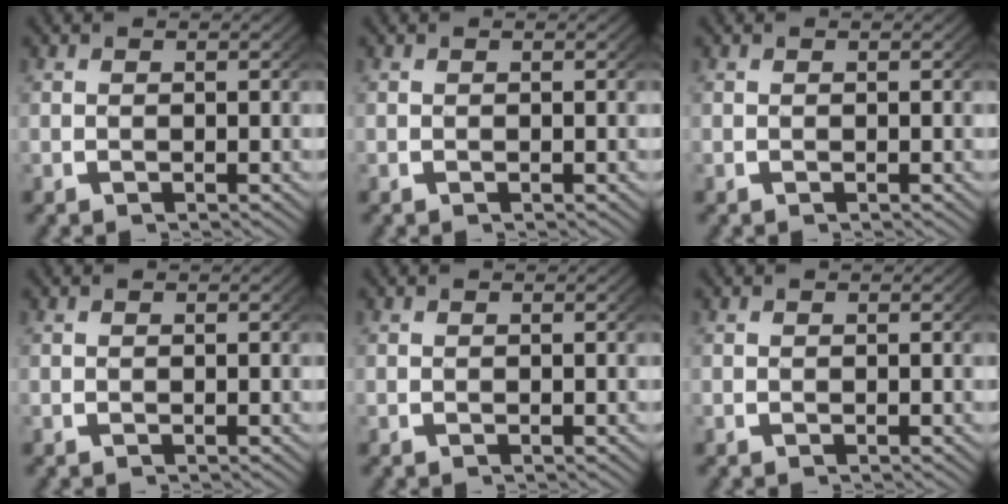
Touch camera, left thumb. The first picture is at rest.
{"total": 0.0}
{"total": 0.0}
{"total": 0.0}
{"total": 0.0}
{"total": 0.0}